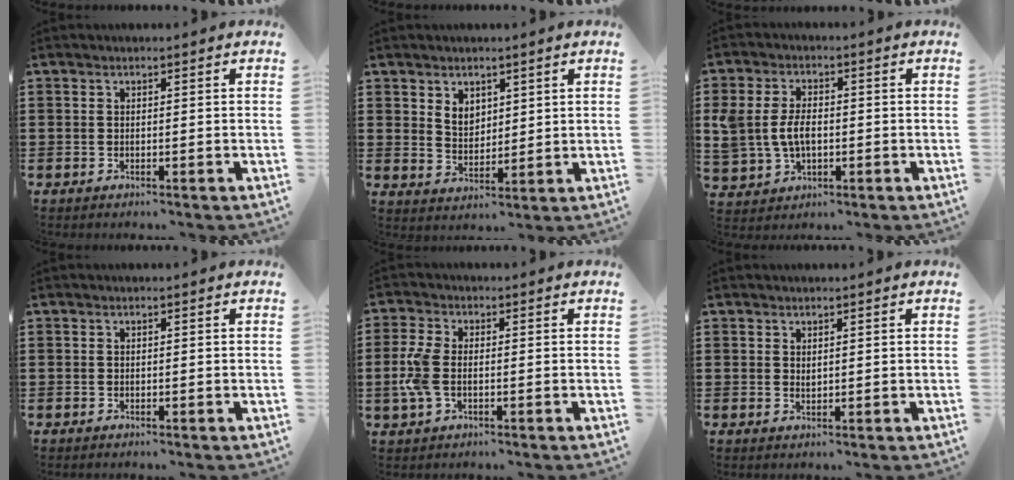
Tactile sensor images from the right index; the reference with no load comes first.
{"total": 3.7, "force": [2.4, 2.6, 1.1], "torque": [-0.032, 0.008, 0.044]}
{"total": 5.5, "force": [-0.1, 3.9, 3.9], "torque": [-0.101, 0.006, -0.009]}
{"total": 0.0}
{"total": 5.2, "force": [-0.7, 2.8, 4.3], "torque": [-0.121, -0.009, -0.023]}
{"total": 0.9, "force": [0.8, 0.4, 0.1], "torque": [-0.004, 0.004, 0.015]}